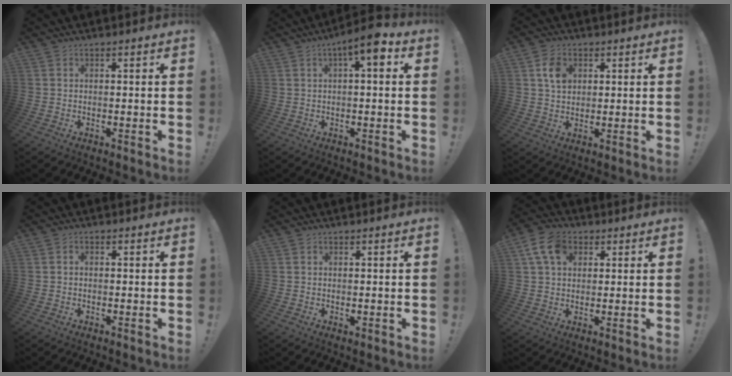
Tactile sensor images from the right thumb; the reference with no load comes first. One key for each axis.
{"total": 6.1, "fx": 2.0, "fy": 1.2, "fz": 5.6, "tx": -0.090, "ty": -0.007, "tz": 0.029}
{"total": 6.3, "fx": 2.1, "fy": 4.7, "fz": 3.6, "tx": -0.052, "ty": 0.003, "tz": 0.040}
{"total": 0.8, "fx": -0.3, "fy": 0.7, "fz": 0.4, "tx": -0.010, "ty": 0.004, "tz": -0.005}
{"total": 0.6, "fx": 0.3, "fy": 0.5, "fz": 0.2, "tx": 0.001, "ty": -0.002, "tz": 0.006}
{"total": 10.4, "fx": 4.0, "fy": 7.1, "fz": 6.5, "tx": -0.117, "ty": 0.000, "tz": 0.078}